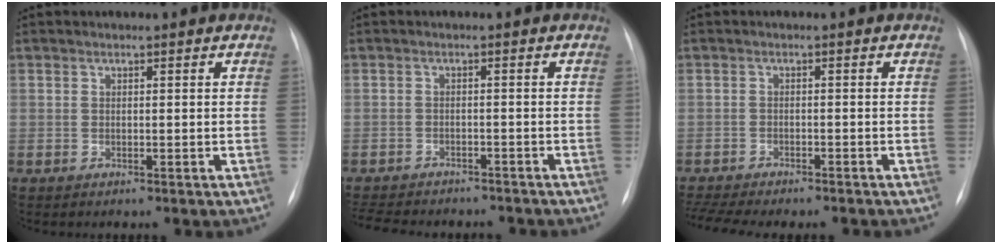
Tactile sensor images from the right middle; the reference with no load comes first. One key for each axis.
{"total": 13.3, "fx": -11.5, "fy": 4.6, "fz": 4.8, "tx": -0.105, "ty": -0.002, "tz": -0.146}
{"total": 10.8, "fx": -9.5, "fy": 2.1, "fz": 4.6, "tx": -0.077, "ty": -0.001, "tz": -0.132}